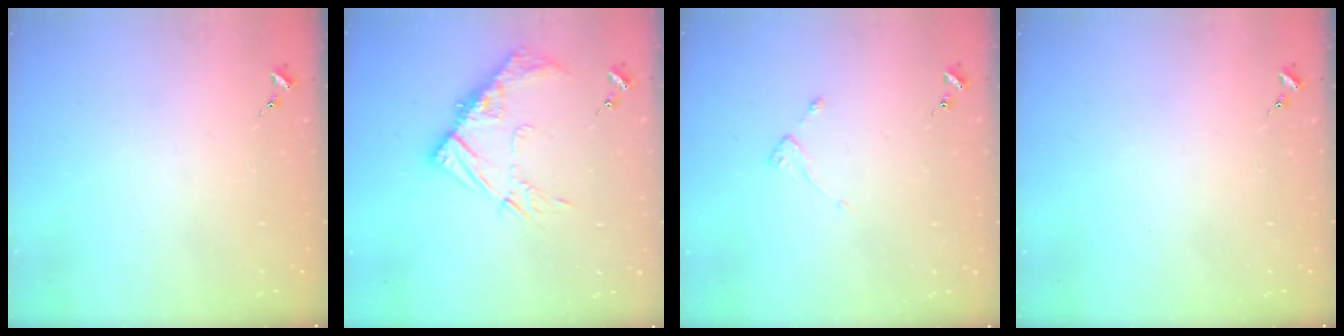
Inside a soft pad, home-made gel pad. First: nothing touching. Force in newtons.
{"total": 12.2, "press": 12.1, "slide": 0.9}
{"total": 2.2, "press": 2.1, "slide": 0.4}
{"total": 0.0}